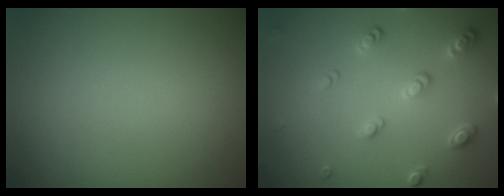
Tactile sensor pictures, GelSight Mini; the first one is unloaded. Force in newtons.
{"total": 2.5, "press": 2.5, "slide": 0.4}